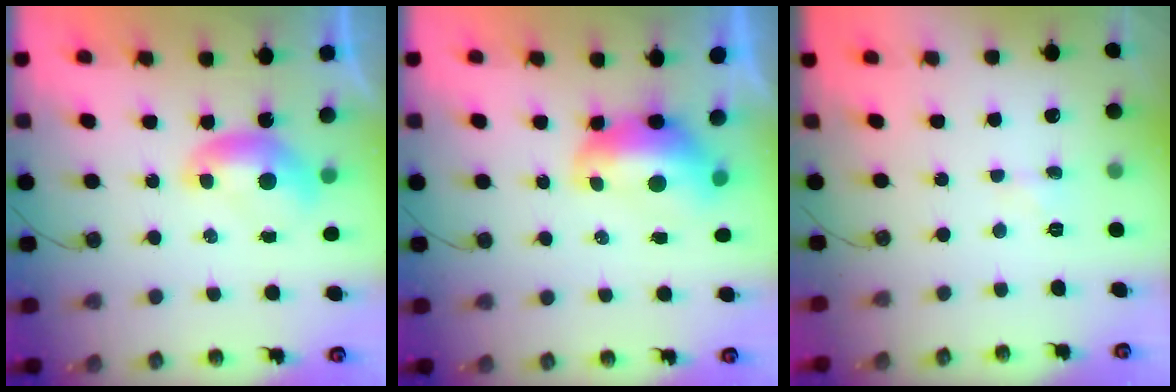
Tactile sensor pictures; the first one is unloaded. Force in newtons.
{"total": 2.7, "press": 2.5, "slide": 1.1}
{"total": 0.5, "press": 0.5, "slide": 0.2}